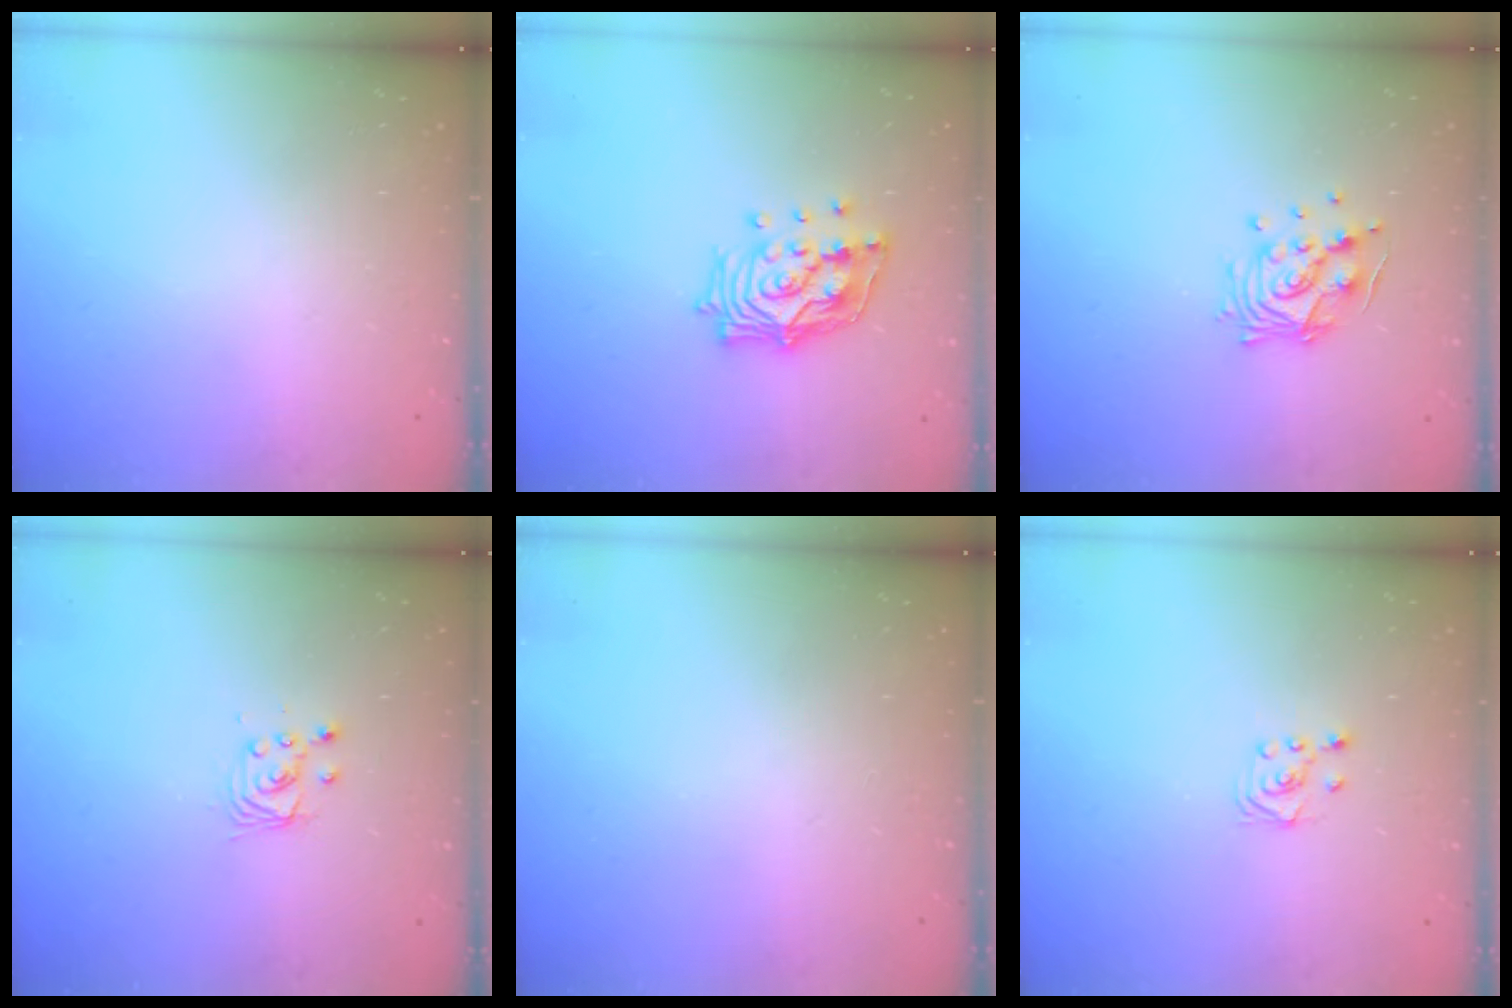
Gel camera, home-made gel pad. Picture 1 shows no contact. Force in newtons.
{"total": 14.8, "press": 14.7, "slide": 2.0}
{"total": 12.0, "press": 11.9, "slide": 1.2}
{"total": 3.2, "press": 3.2, "slide": 0.2}
{"total": 0.0}
{"total": 2.3, "press": 2.2, "slide": 0.6}